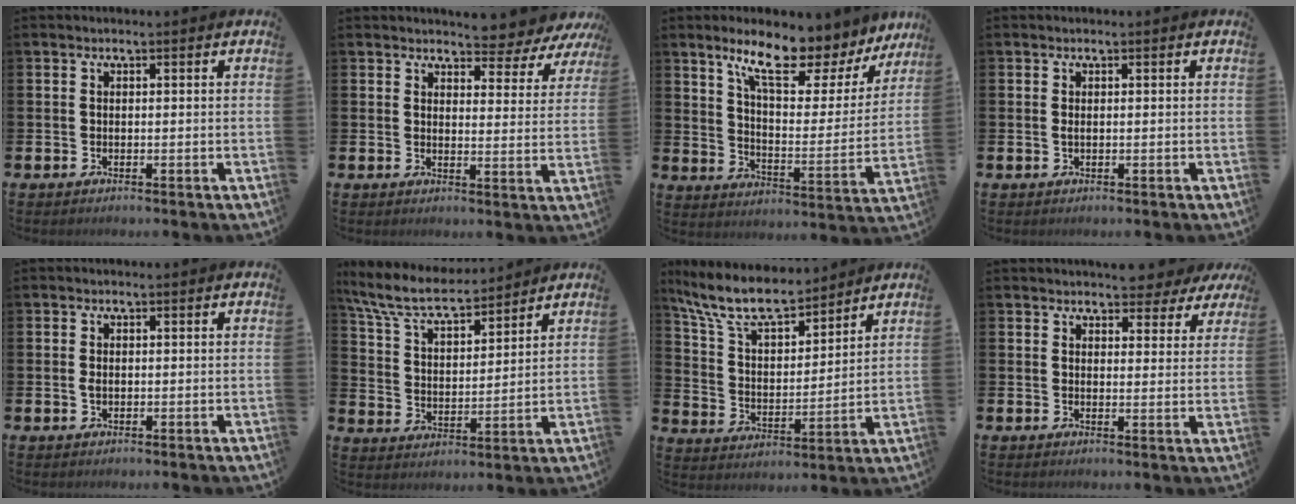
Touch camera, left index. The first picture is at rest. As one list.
[{"total": 4.3, "force": [4.2, 1.0, 0.1], "torque": [-0.004, -0.043, 0.067]}, {"total": 11.0, "force": [9.1, 2.7, 5.6], "torque": [-0.113, -0.055, 0.150]}, {"total": 0.5, "force": [0.1, 0.0, 0.5], "torque": [-0.005, -0.004, 0.002]}, {"total": 1.0, "force": [0.0, 0.6, 0.9], "torque": [-0.020, 0.004, 0.000]}, {"total": 7.6, "force": [6.9, 1.8, 2.6], "torque": [-0.087, -0.041, 0.124]}, {"total": 9.8, "force": [8.6, 2.6, 3.9], "torque": [-0.118, -0.045, 0.156]}, {"total": 3.7, "force": [3.5, 1.2, 0.2], "torque": [0.003, -0.021, 0.061]}]